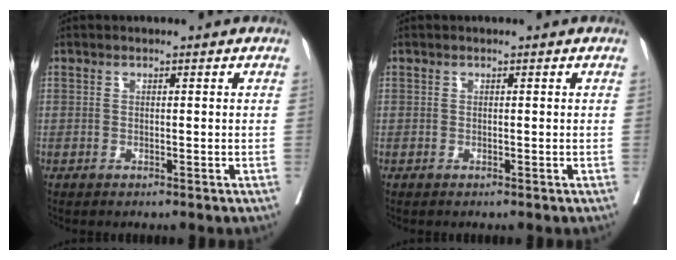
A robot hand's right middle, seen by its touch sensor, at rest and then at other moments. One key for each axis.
{"total": 0.0}